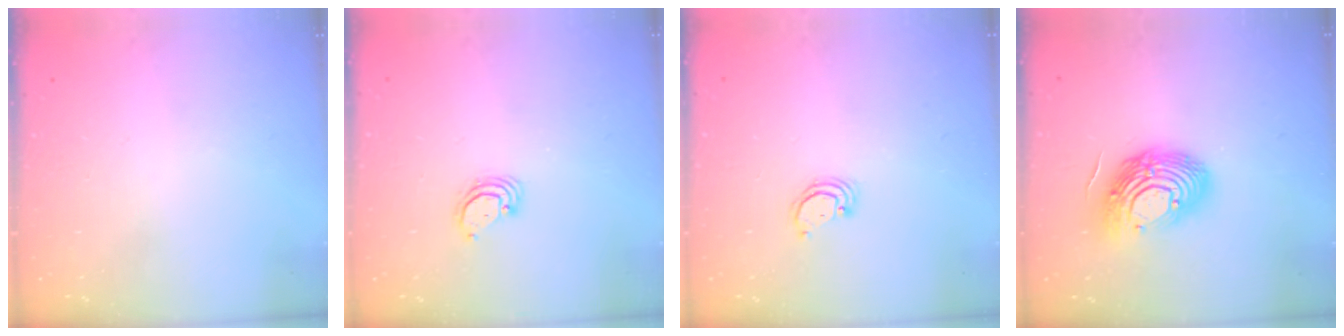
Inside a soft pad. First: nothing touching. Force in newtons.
{"total": 2.9, "press": 2.9, "slide": 0.3}
{"total": 1.7, "press": 1.7, "slide": 0.1}
{"total": 14.7, "press": 14.6, "slide": 1.2}